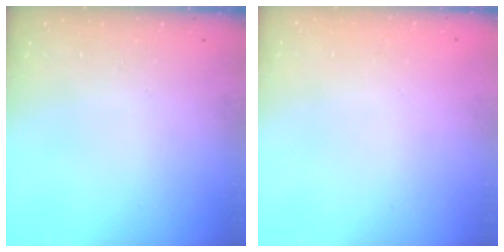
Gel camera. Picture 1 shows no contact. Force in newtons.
{"total": 2.2, "press": 2.2, "slide": 0.1}